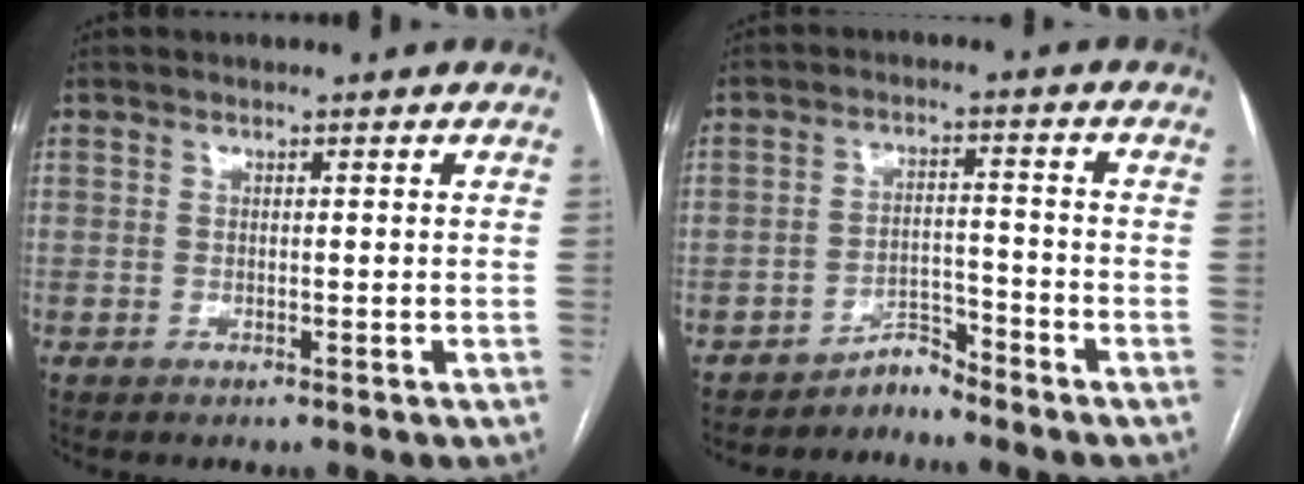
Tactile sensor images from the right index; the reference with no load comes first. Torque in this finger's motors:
{"motor_torque": [-0.80, 0.54, -0.43, -0.15]}